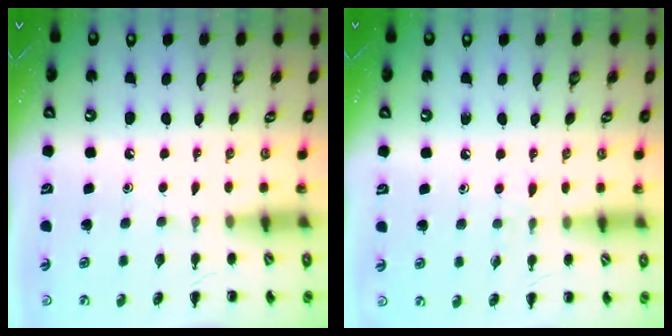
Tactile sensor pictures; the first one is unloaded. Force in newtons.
{"total": 4.3, "press": 3.8, "slide": 2.0}